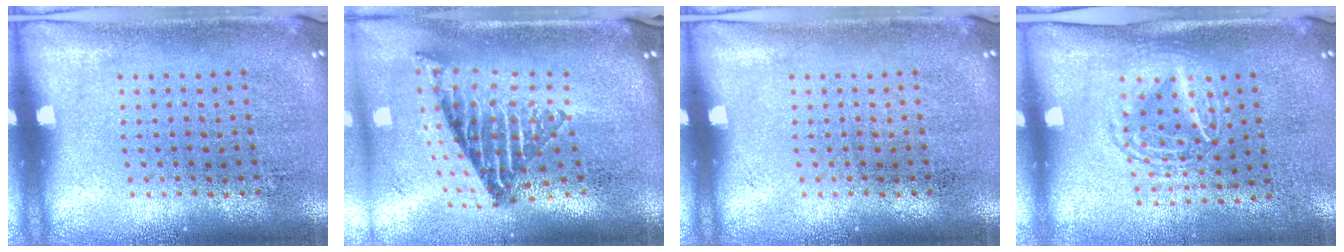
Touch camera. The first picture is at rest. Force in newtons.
{"total": 2.1, "press": 1.5, "slide": 1.6}
{"total": 0.0}
{"total": 1.5, "press": 1.3, "slide": 0.7}